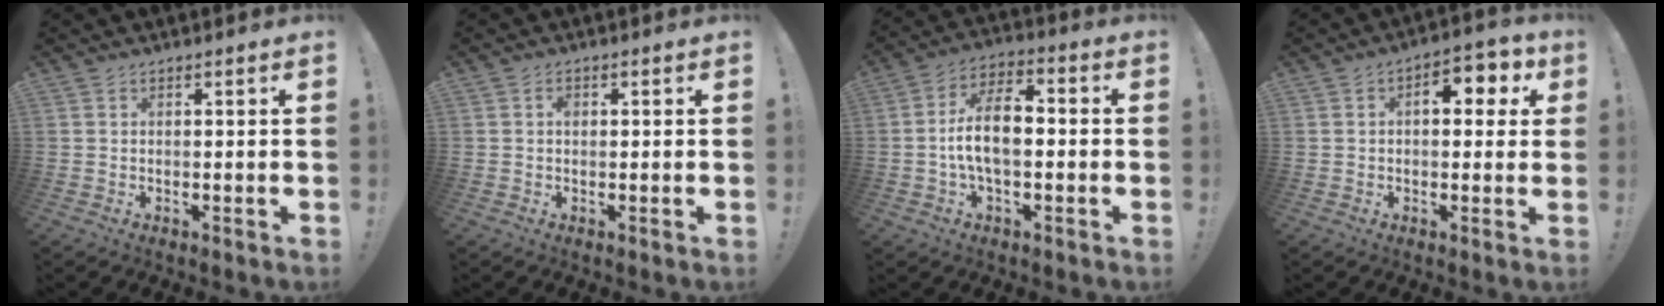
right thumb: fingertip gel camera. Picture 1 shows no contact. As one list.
[{"total": 1.1, "force": [0.0, 0.9, 0.6], "torque": [-0.012, 0.005, -0.001]}, {"total": 11.2, "force": [-1.6, 5.7, 9.5], "torque": [-0.162, 0.009, -0.029]}, {"total": 8.0, "force": [2.3, 4.5, 6.2], "torque": [-0.064, -0.007, 0.031]}]